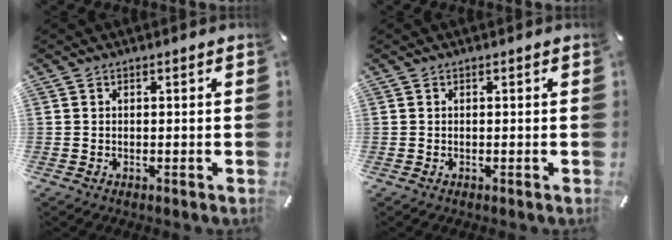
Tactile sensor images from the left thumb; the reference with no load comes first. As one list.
[{"total": 0.0}]